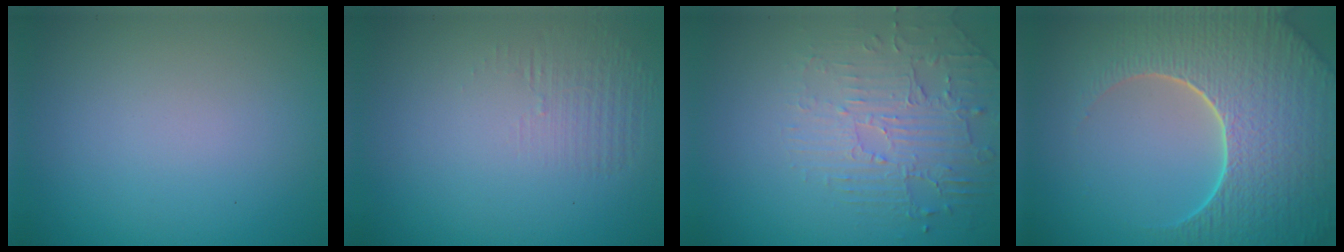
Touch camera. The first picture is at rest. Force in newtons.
{"total": 1.2, "press": 0.1, "slide": 1.2}
{"total": 2.6, "press": 2.1, "slide": 1.5}
{"total": 9.3, "press": 6.6, "slide": 6.5}